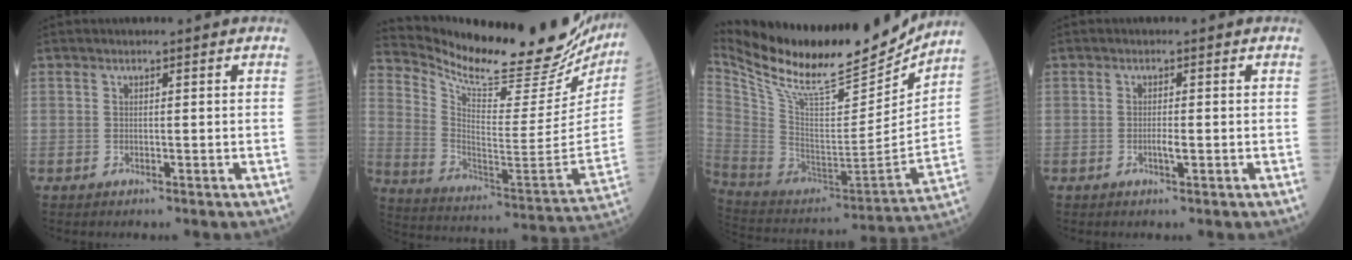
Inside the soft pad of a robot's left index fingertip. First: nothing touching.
{"total": 26.9, "force": [24.3, 5.4, 10.4], "torque": [-0.177, -0.079, 0.337]}
{"total": 27.1, "force": [23.7, 4.5, 12.2], "torque": [-0.229, -0.047, 0.376]}
{"total": 1.2, "force": [-0.5, 0.1, 1.1], "torque": [-0.022, -0.004, -0.010]}